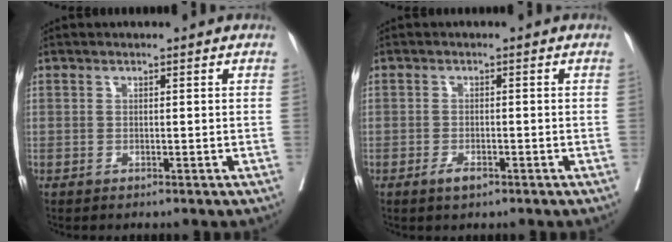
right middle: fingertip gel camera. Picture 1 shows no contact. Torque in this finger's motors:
{"motor_torque": [0.24, -0.12, 0.14, 0.02]}